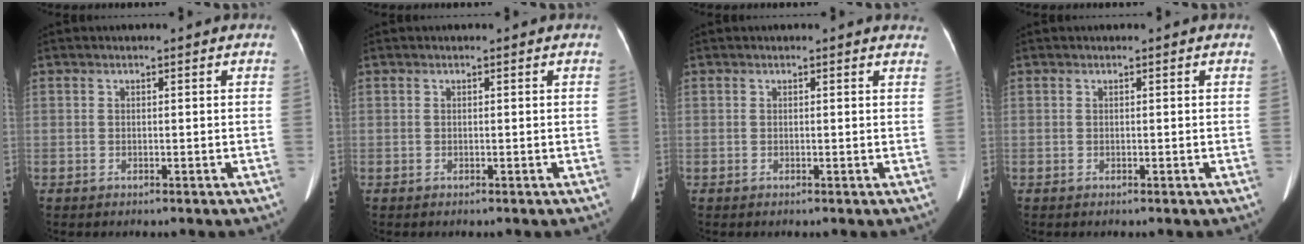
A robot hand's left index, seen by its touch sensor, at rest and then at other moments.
{"total": 0.0}
{"total": 2.7, "force": [2.6, 0.7, 0.4], "torque": [-0.002, -0.007, 0.006]}
{"total": 0.0}